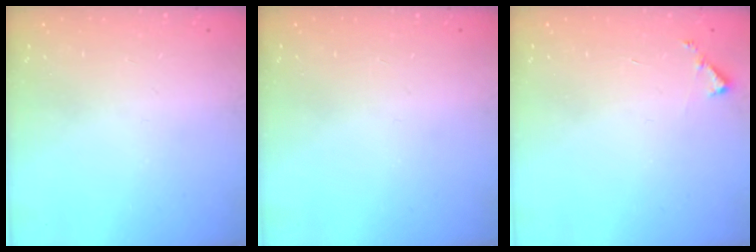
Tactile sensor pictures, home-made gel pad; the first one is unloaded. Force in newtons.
{"total": 0.0}
{"total": 3.6, "press": 3.6, "slide": 0.3}